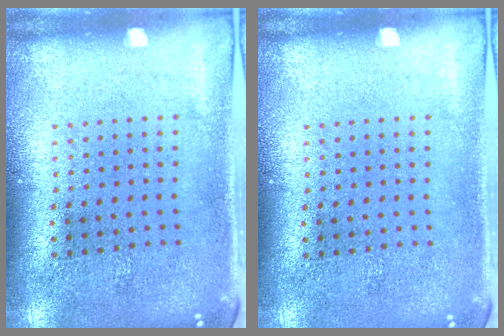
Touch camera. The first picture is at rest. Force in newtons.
{"total": 0.0}